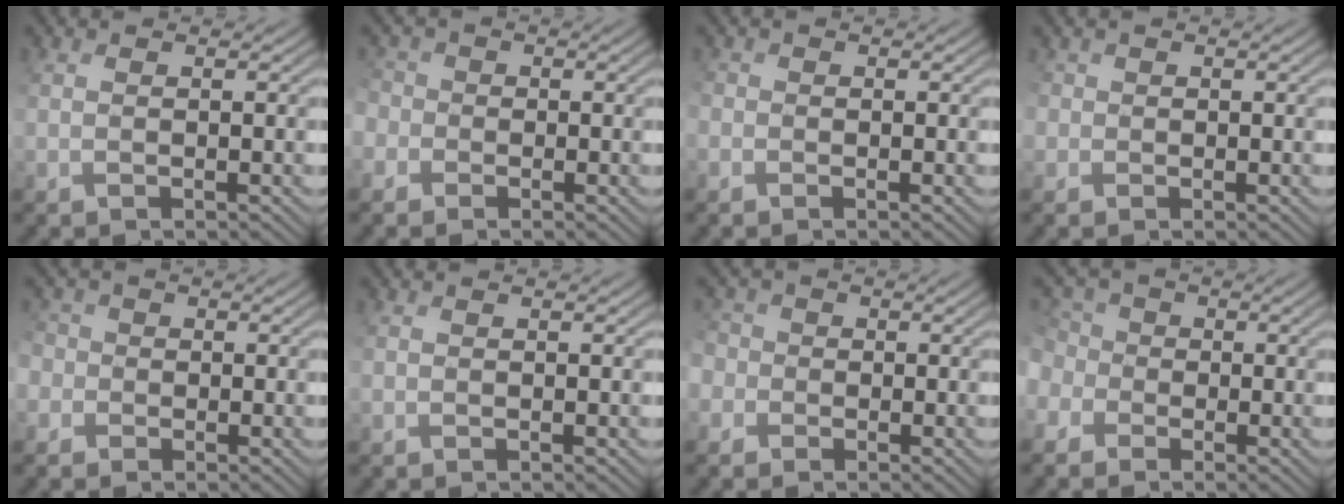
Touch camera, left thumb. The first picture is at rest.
{"total": 2.6, "force": [-1.4, 2.2, -0.1], "torque": [-0.005, 0.000, -0.039]}
{"total": 0.9, "force": [-0.7, 0.4, -0.4], "torque": [0.007, -0.004, -0.015]}
{"total": 1.2, "force": [-0.4, 0.9, -0.7], "torque": [0.019, -0.005, -0.013]}
{"total": 2.6, "force": [-1.1, 2.3, -0.2], "torque": [-0.003, -0.001, -0.035]}
{"total": 0.0}
{"total": 3.0, "force": [-1.3, 2.7, 0.0], "torque": [-0.009, 0.001, -0.041]}
{"total": 4.4, "force": [-1.4, 3.9, 1.5], "torque": [-0.060, -0.002, -0.037]}